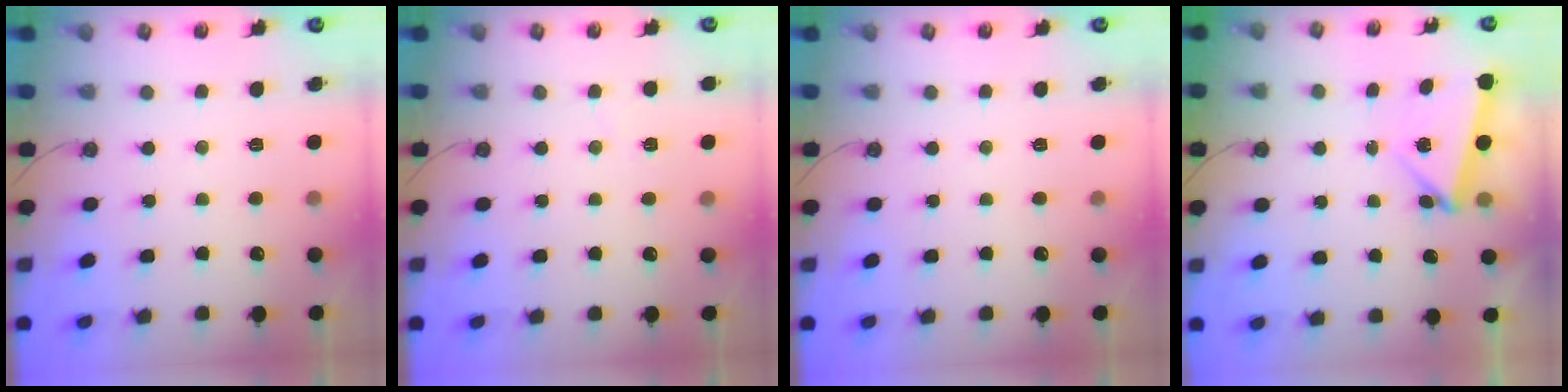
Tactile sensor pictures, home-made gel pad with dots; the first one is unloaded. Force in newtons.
{"total": 2.6, "press": 2.2, "slide": 1.5}
{"total": 0.0}
{"total": 5.6, "press": 5.5, "slide": 0.6}